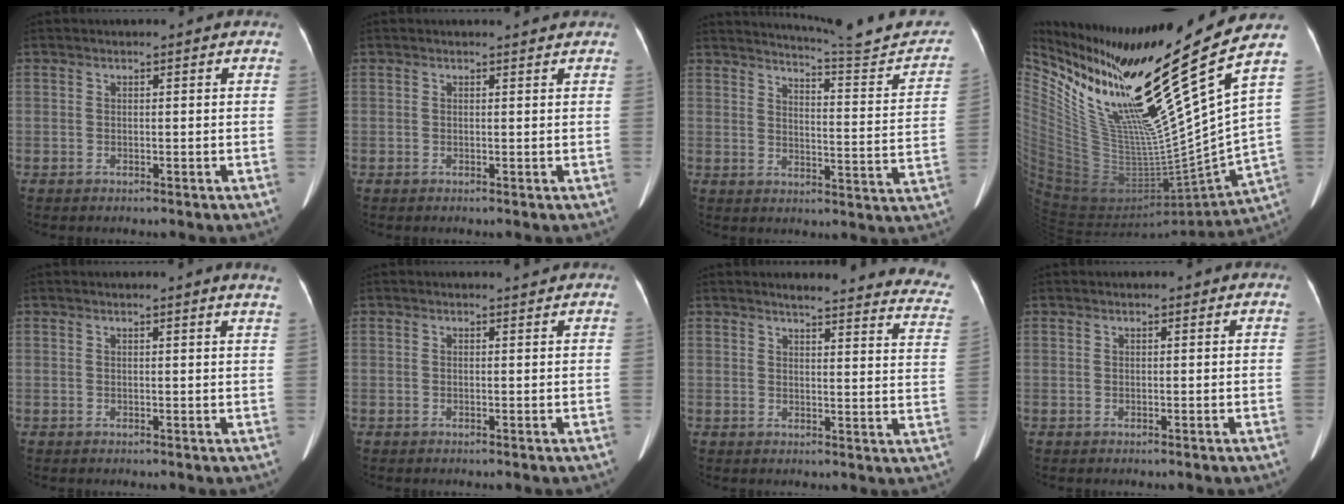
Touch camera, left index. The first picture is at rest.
{"total": 1.4, "force": [1.4, -0.2, 0.2], "torque": [-0.008, -0.001, 0.019]}
{"total": 15.7, "force": [14.9, 0.1, 4.9], "torque": [-0.064, -0.050, 0.188]}
{"total": 24.5, "force": [15.5, -0.6, 19.0], "torque": [-0.293, -0.052, 0.283]}
{"total": 3.0, "force": [2.6, -0.7, 1.4], "torque": [-0.019, -0.008, 0.021]}
{"total": 0.8, "force": [0.7, -0.3, 0.0], "torque": [-0.007, -0.007, 0.013]}
{"total": 19.3, "force": [18.3, 1.6, 6.1], "torque": [-0.056, -0.084, 0.184]}
{"total": 0.6, "force": [0.4, 0.2, 0.4], "torque": [-0.012, 0.005, 0.008]}